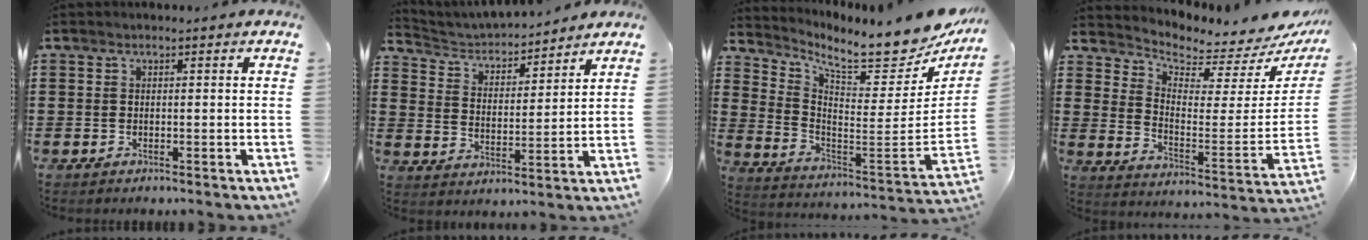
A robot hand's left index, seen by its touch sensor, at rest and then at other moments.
{"total": 3.9, "force": [3.8, 0.7, 0.4], "torque": [-0.030, -0.028, 0.058]}
{"total": 9.2, "force": [8.0, 0.8, 4.3], "torque": [-0.100, -0.083, 0.128]}
{"total": 3.4, "force": [3.3, 0.8, 0.5], "torque": [-0.037, -0.044, 0.048]}